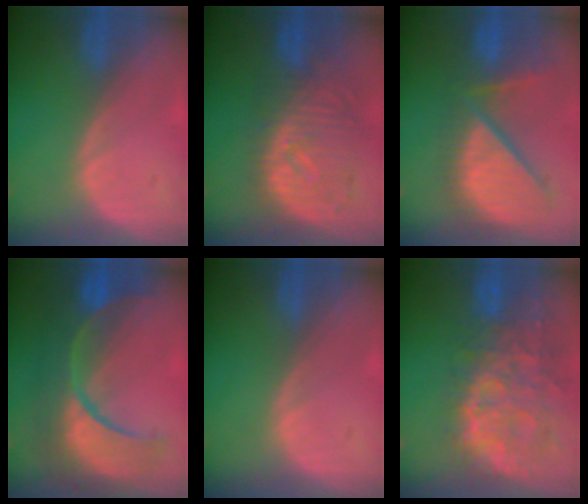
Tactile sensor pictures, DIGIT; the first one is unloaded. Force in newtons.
{"total": 10.6, "press": 9.4, "slide": 4.8}
{"total": 11.7, "press": 10.4, "slide": 5.3}
{"total": 12.1, "press": 12.0, "slide": 1.5}
{"total": 0.0}
{"total": 13.6, "press": 11.0, "slide": 7.9}